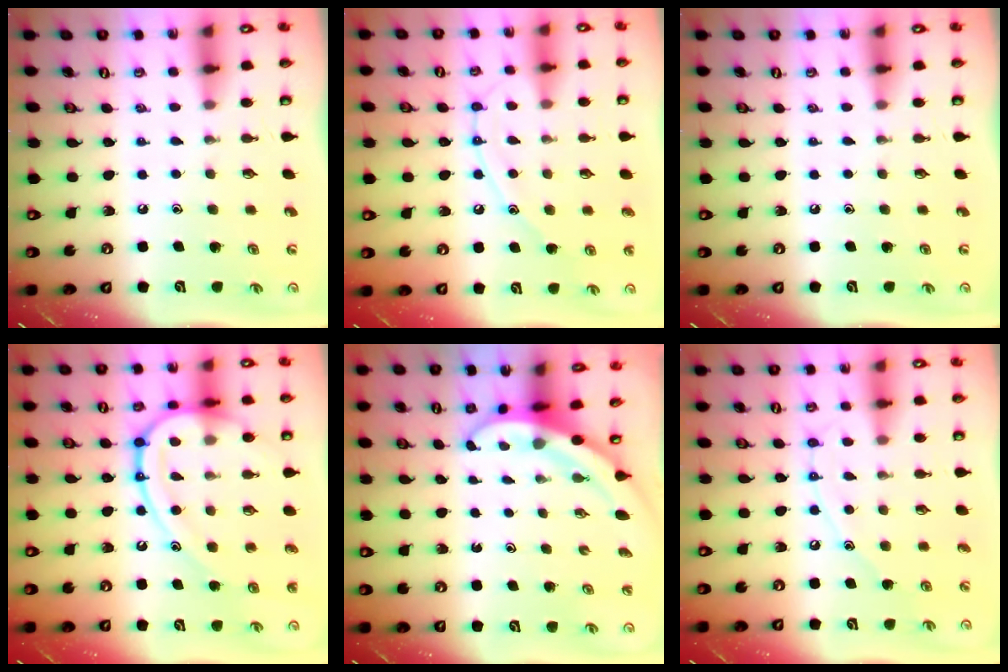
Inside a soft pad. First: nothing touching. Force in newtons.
{"total": 11.5, "press": 11.4, "slide": 1.0}
{"total": 0.0}
{"total": 17.9, "press": 17.8, "slide": 2.1}
{"total": 3.7, "press": 3.7, "slide": 0.1}
{"total": 9.5, "press": 9.4, "slide": 0.8}